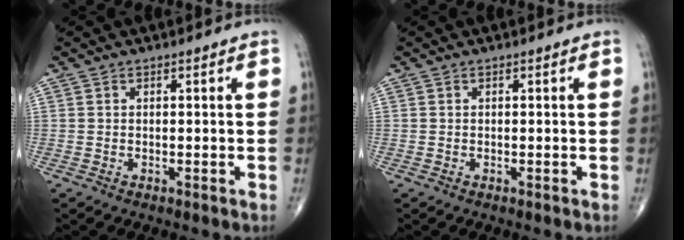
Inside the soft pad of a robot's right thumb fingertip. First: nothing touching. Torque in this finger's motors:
{"motor_torque": [-0.12, -0.03, 0.00, 0.00, 0.00]}